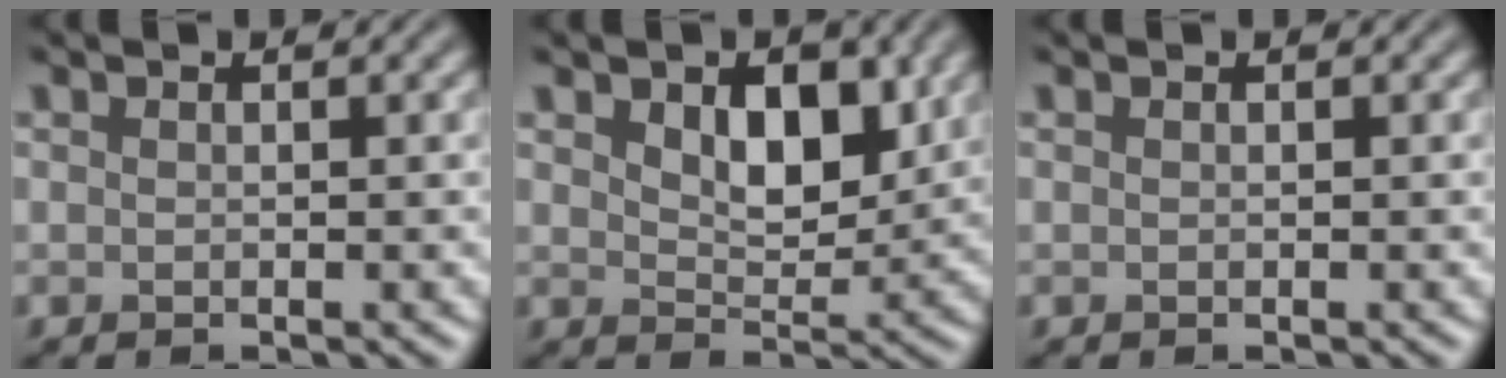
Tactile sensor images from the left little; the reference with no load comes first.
{"total": 4.6, "force": [1.4, 2.8, 3.4], "torque": [-0.062, -0.012, 0.018]}
{"total": 0.0}